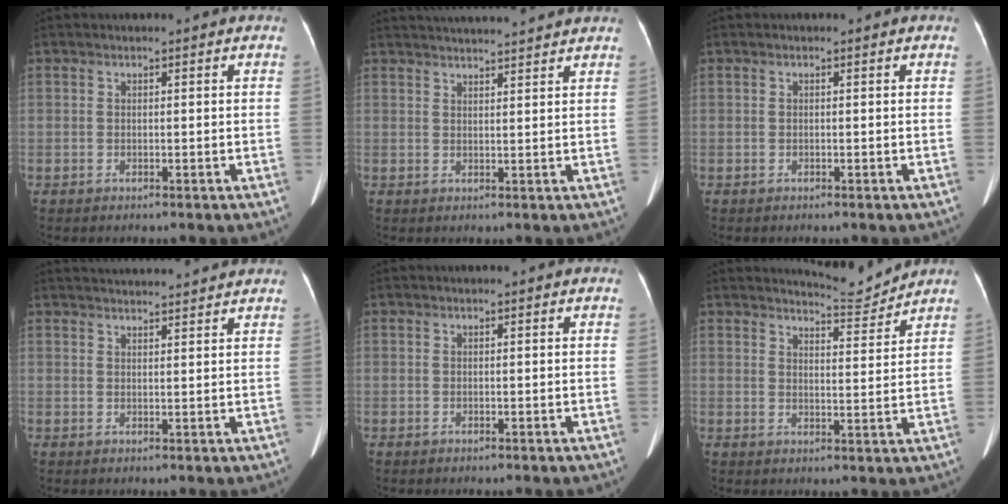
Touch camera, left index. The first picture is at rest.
{"total": 11.2, "force": [10.6, 0.3, 3.6], "torque": [-0.059, 0.026, 0.141]}
{"total": 0.0}
{"total": 9.3, "force": [9.0, 0.3, 2.5], "torque": [-0.037, 0.027, 0.114]}
{"total": 0.0}
{"total": 4.8, "force": [4.7, -0.6, -0.5], "torque": [-0.004, -0.022, 0.071]}